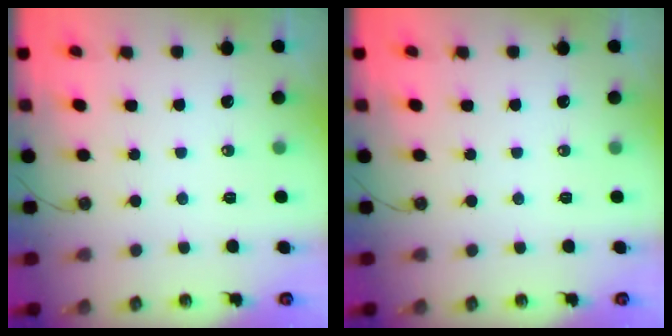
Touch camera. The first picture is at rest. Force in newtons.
{"total": 0.0}